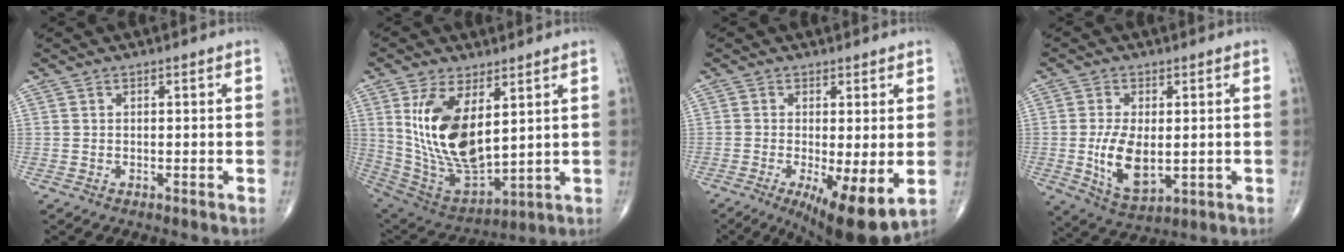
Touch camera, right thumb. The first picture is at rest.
{"total": 17.6, "force": [4.9, 8.6, 14.5], "torque": [-0.263, -0.027, 0.117]}
{"total": 11.4, "force": [-2.7, 3.3, 10.5], "torque": [-0.166, -0.026, -0.035]}
{"total": 9.6, "force": [-0.6, 5.1, 8.2], "torque": [-0.148, -0.017, 0.000]}